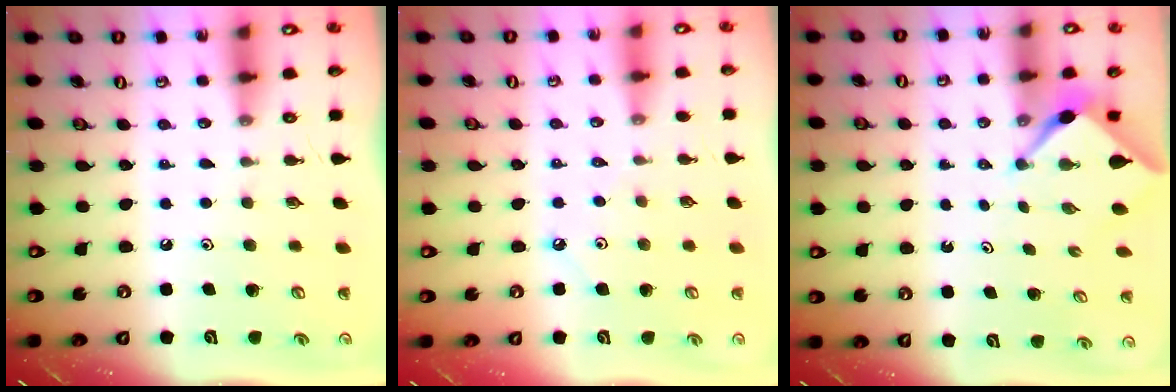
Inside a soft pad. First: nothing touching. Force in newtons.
{"total": 4.0, "press": 4.0, "slide": 0.5}
{"total": 2.2, "press": 2.2, "slide": 0.3}